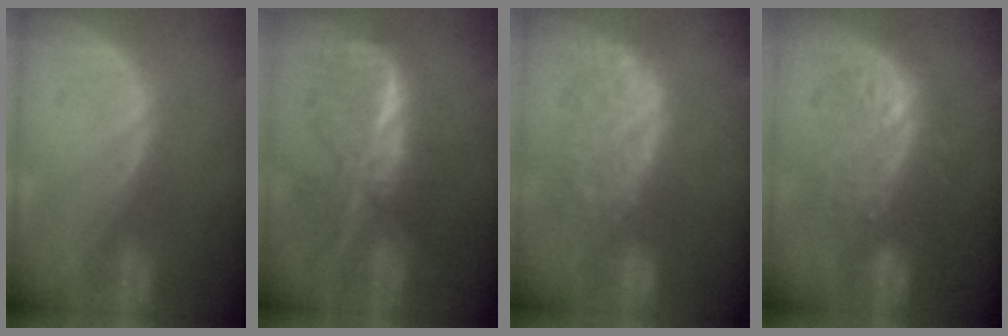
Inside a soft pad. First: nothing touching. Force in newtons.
{"total": 9.0, "press": 9.0, "slide": 0.6}
{"total": 9.1, "press": 8.9, "slide": 1.7}
{"total": 9.5, "press": 9.5, "slide": 0.5}